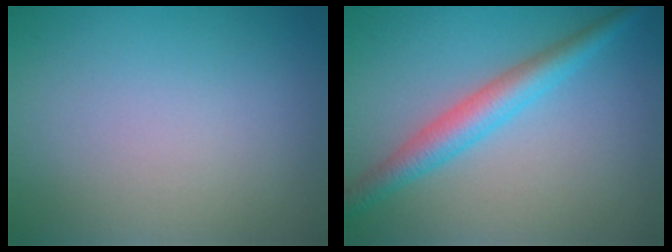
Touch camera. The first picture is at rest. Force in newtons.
{"total": 3.9, "press": 3.9, "slide": 0.1}